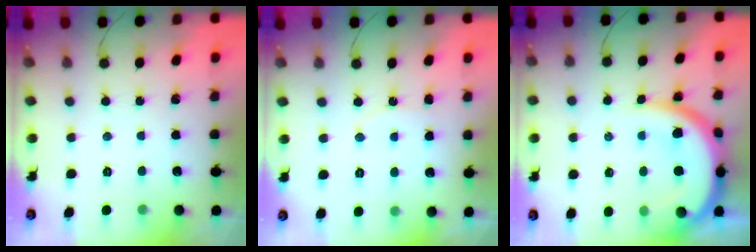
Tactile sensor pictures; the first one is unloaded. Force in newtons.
{"total": 6.2, "press": 6.2, "slide": 0.7}
{"total": 14.4, "press": 14.4, "slide": 1.3}